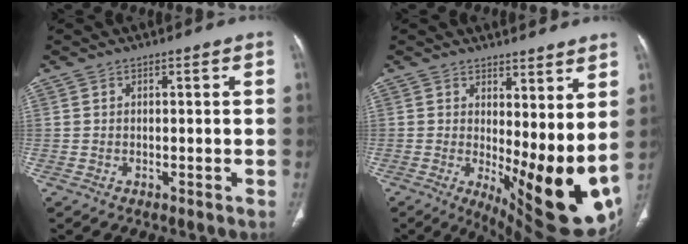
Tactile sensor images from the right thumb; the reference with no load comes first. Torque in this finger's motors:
{"motor_torque": [0.65, 2.58, 0.18, 0.09, 0.31]}